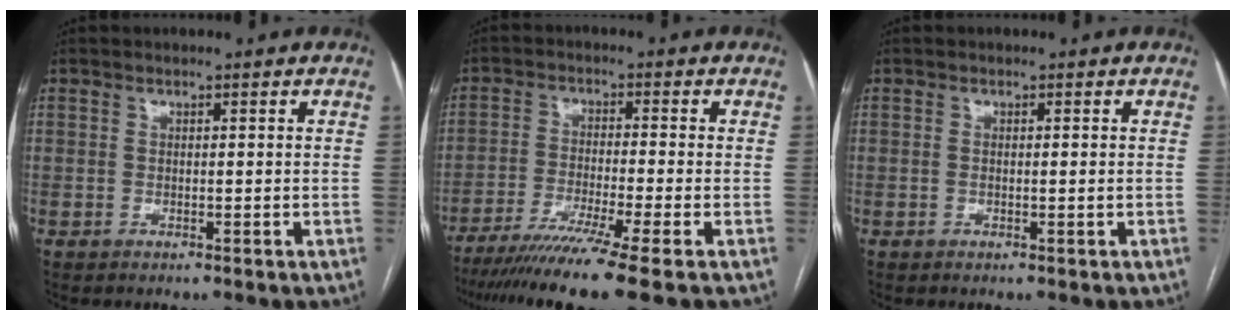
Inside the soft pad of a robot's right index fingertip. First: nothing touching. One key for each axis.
{"total": 12.4, "fx": -9.3, "fy": -2.0, "fz": 8.0, "tx": -0.127, "ty": -0.038, "tz": -0.147}
{"total": 0.7, "fx": 0.0, "fy": 0.0, "fz": 0.7, "tx": -0.018, "ty": 0.000, "tz": 0.003}